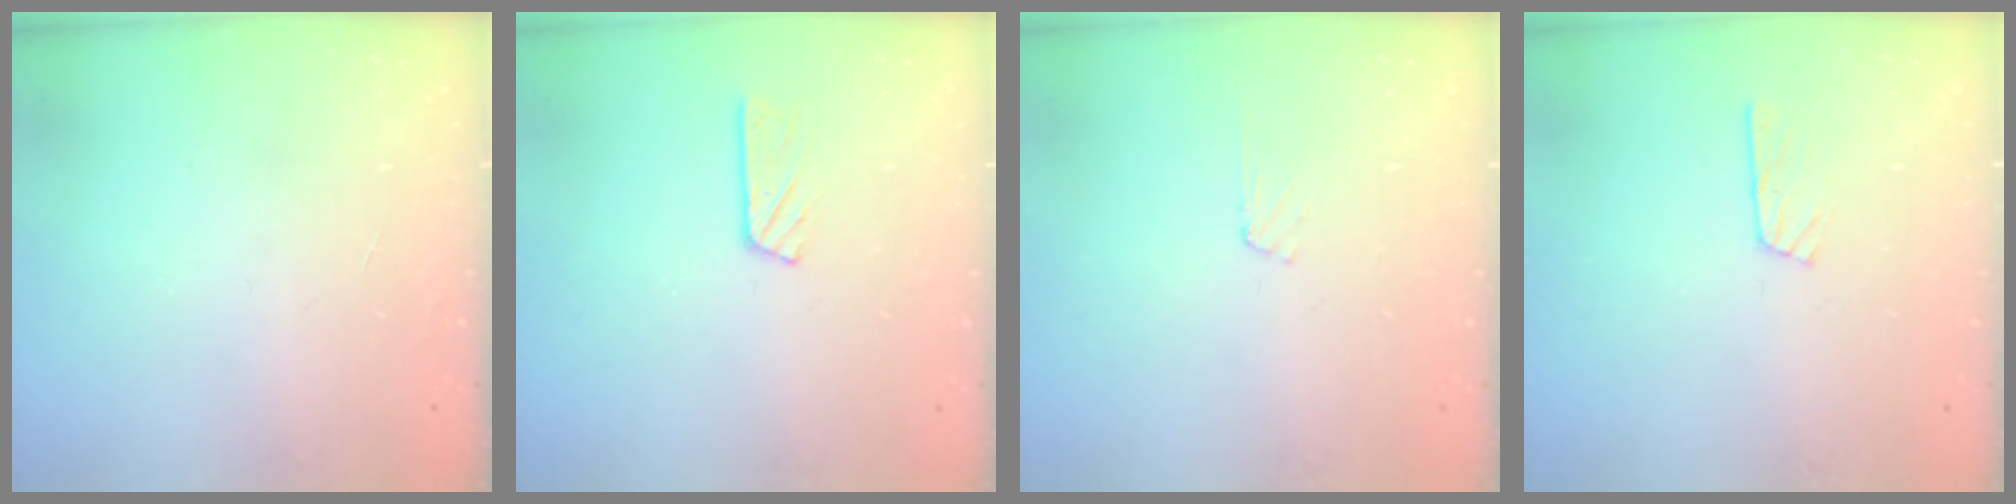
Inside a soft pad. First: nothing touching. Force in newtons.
{"total": 4.1, "press": 4.1, "slide": 0.4}
{"total": 3.1, "press": 3.1, "slide": 0.4}
{"total": 5.8, "press": 5.8, "slide": 0.4}